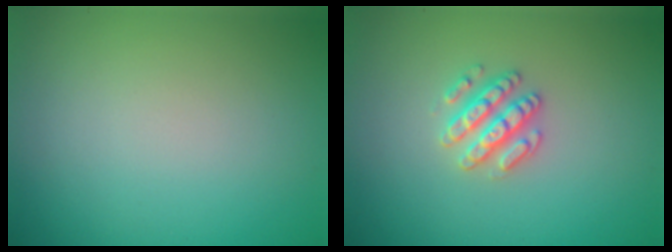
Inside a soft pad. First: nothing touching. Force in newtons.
{"total": 2.6, "press": 2.6, "slide": 0.3}